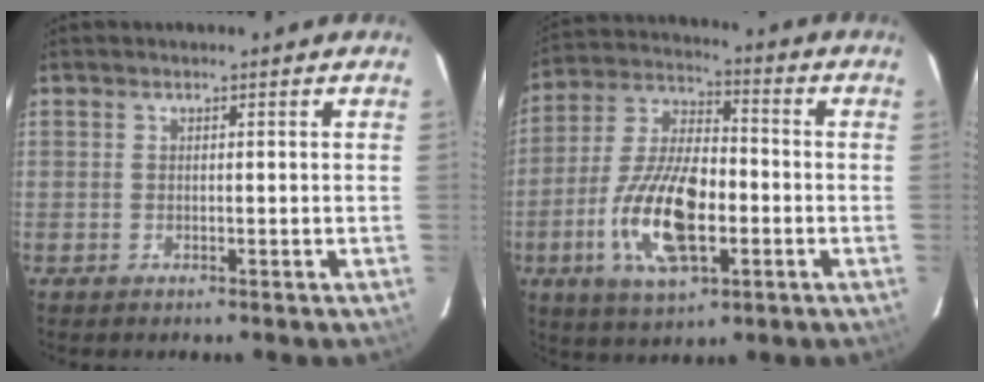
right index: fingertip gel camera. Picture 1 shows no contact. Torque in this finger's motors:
{"motor_torque": [2.14, 0.00, 1.05, 0.21]}